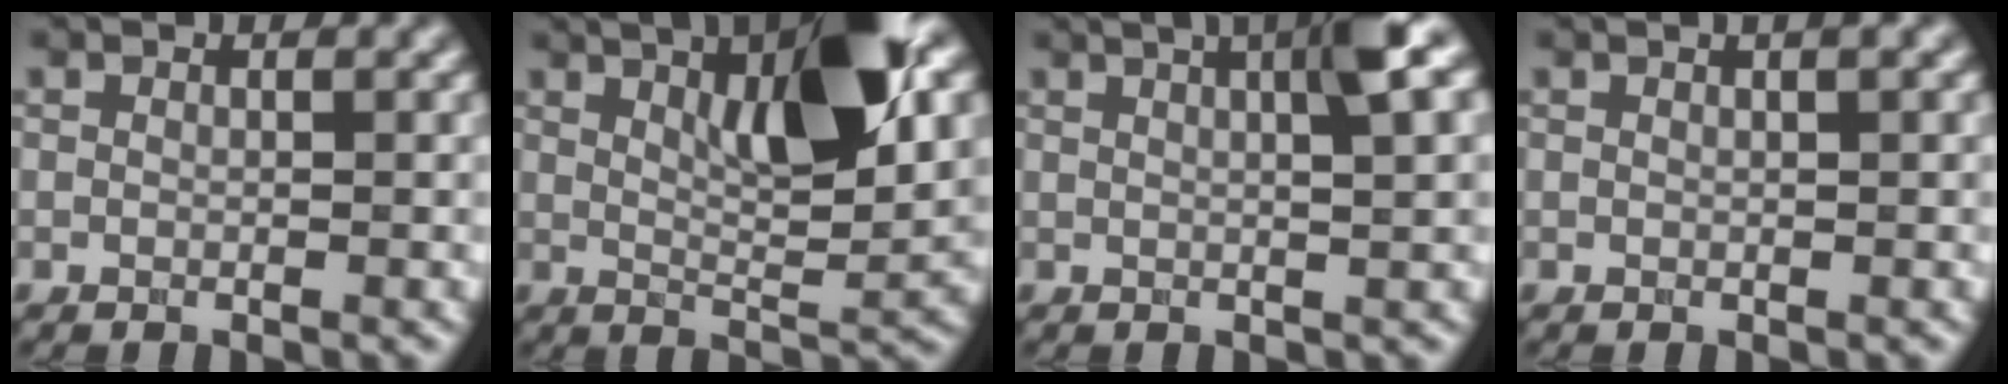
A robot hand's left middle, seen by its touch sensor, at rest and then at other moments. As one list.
[{"total": 9.8, "force": [3.7, 2.7, 8.7], "torque": [-0.129, 0.004, 0.063]}, {"total": 5.9, "force": [2.2, 1.2, 5.3], "torque": [-0.059, 0.018, 0.022]}, {"total": 1.1, "force": [0.5, 0.1, 0.9], "torque": [-0.014, 0.004, 0.004]}]